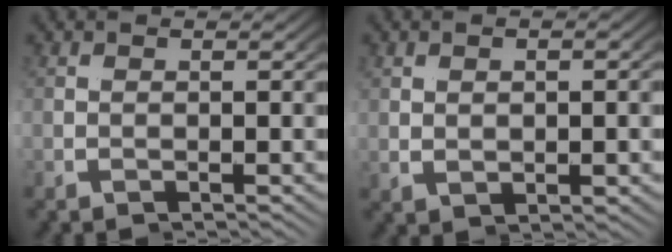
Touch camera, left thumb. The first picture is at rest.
{"total": 1.2, "force": [0.5, 0.2, 1.1], "torque": [-0.013, 0.004, 0.011]}